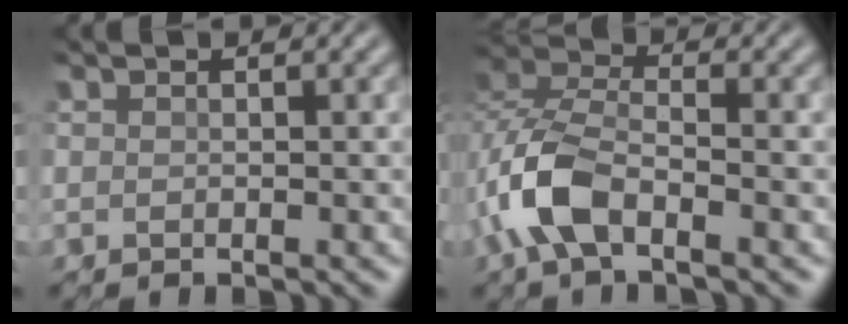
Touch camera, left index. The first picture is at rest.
{"total": 5.4, "force": [-2.9, 2.1, 4.0], "torque": [-0.101, 0.005, -0.066]}